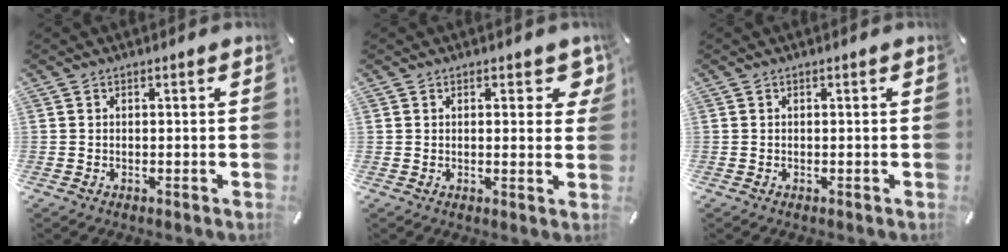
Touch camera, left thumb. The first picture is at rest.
{"total": 4.4, "force": [2.0, 2.2, 3.2], "torque": [-0.036, -0.002, 0.028]}
{"total": 0.0}